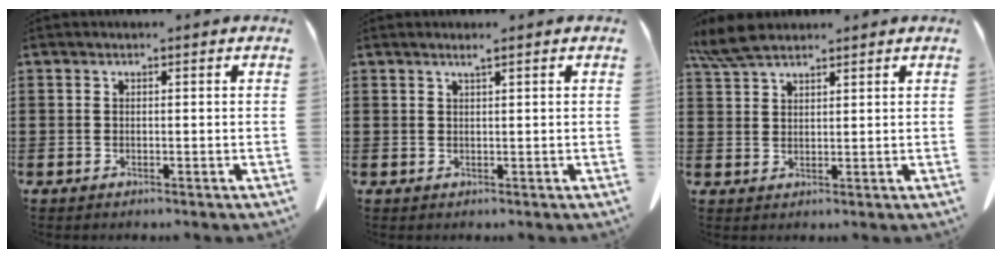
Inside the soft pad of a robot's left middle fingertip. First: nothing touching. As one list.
[{"total": 1.3, "force": [0.9, -0.2, 0.9], "torque": [-0.018, -0.004, 0.019]}, {"total": 5.3, "force": [4.4, 1.3, 2.7], "torque": [-0.072, -0.007, 0.083]}]